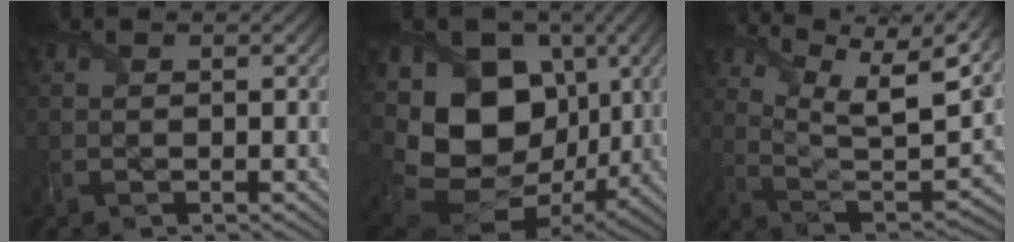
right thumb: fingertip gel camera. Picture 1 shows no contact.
{"total": 18.4, "force": [0.6, 14.0, 11.9], "torque": [-0.257, -0.027, 0.033]}
{"total": 14.6, "force": [9.6, 4.6, 9.9], "torque": [-0.204, -0.002, 0.154]}